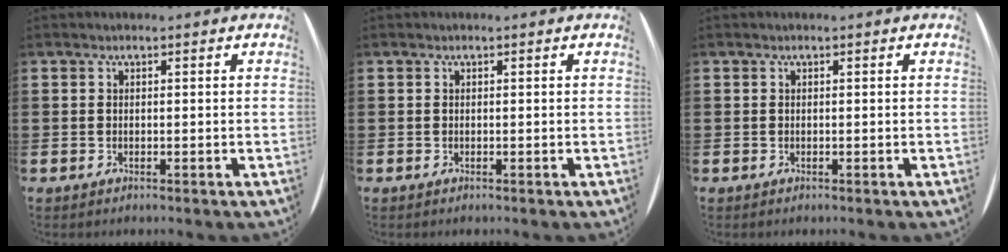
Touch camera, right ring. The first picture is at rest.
{"total": 0.0}
{"total": 0.0}